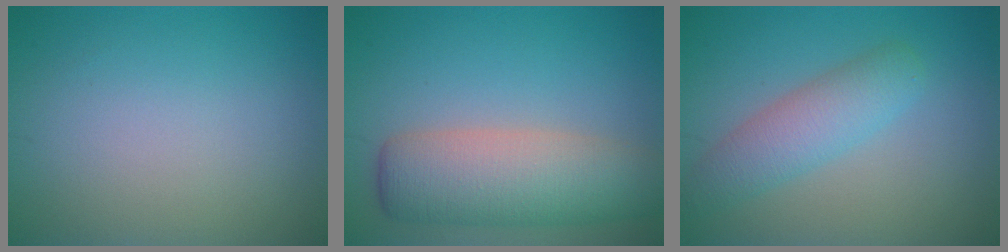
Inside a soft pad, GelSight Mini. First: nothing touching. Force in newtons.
{"total": 7.3, "press": 7.3, "slide": 0.4}
{"total": 3.8, "press": 3.8, "slide": 0.3}